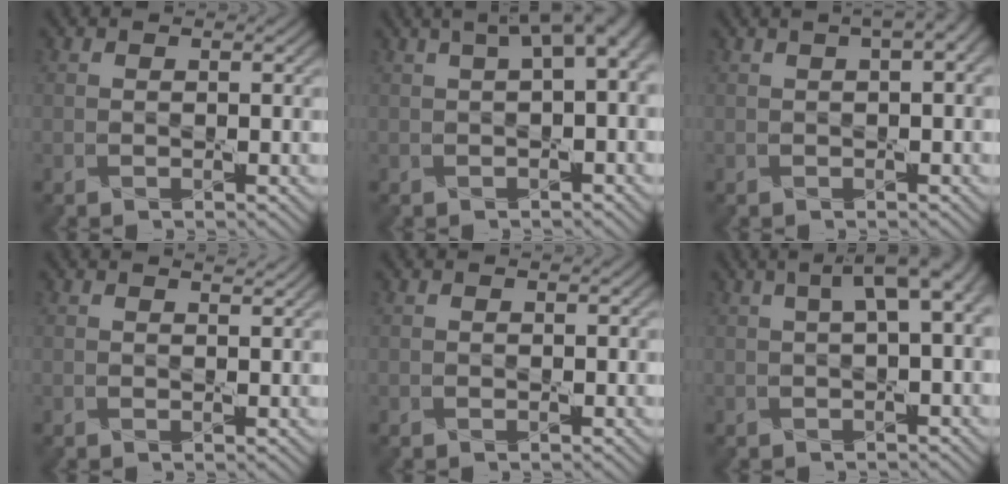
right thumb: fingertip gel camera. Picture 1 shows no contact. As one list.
[{"total": 5.4, "force": [1.7, 1.5, 4.9], "torque": [-0.067, 0.018, 0.029]}, {"total": 3.9, "force": [1.4, 1.2, 3.4], "torque": [-0.048, 0.014, 0.014]}, {"total": 0.8, "force": [0.8, -0.1, 0.0], "torque": [-0.004, -0.002, 0.008]}, {"total": 0.0}, {"total": 4.7, "force": [1.2, 1.3, 4.4], "torque": [-0.061, 0.019, 0.017]}]